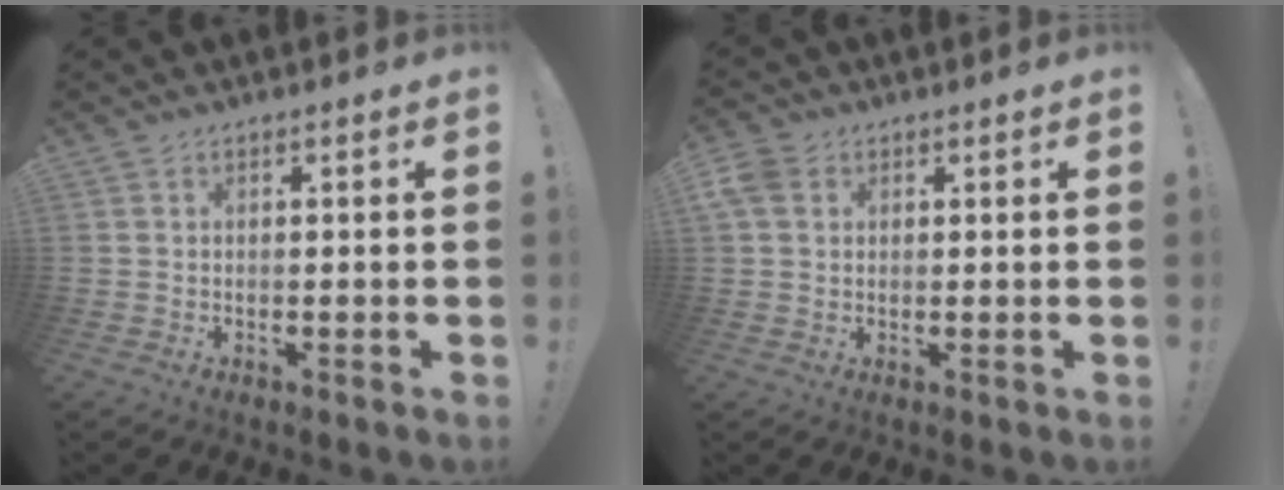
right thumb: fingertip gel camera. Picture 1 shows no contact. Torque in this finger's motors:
{"motor_torque": [-0.01, 0.18, 0.35, -0.29, 0.10]}